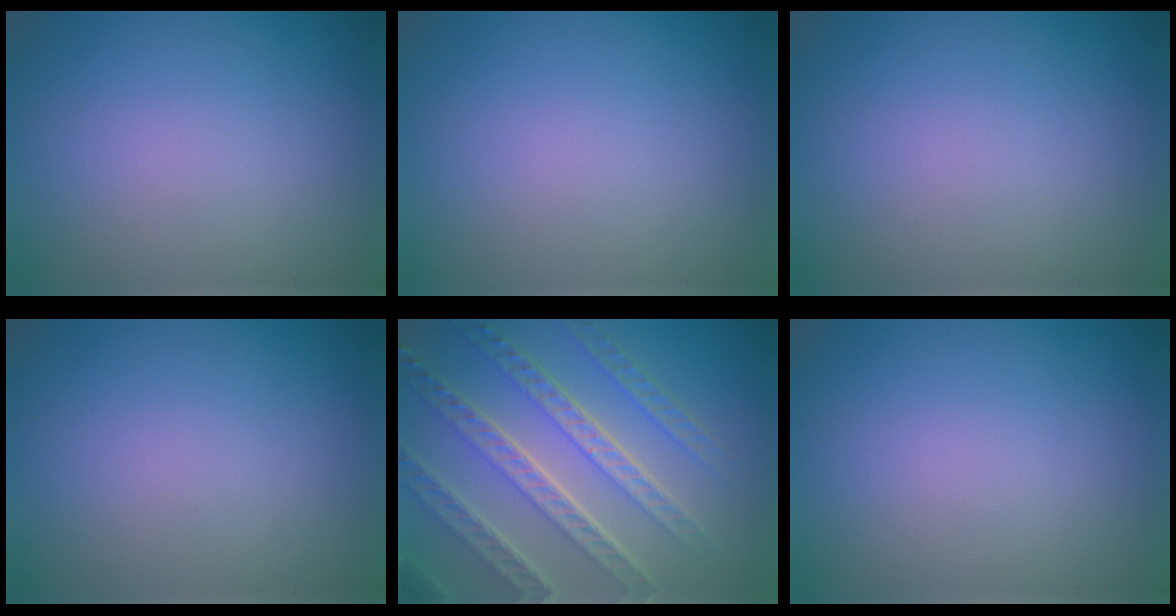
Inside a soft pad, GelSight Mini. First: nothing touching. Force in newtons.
{"total": 0.0}
{"total": 0.0}
{"total": 0.0}
{"total": 8.3, "press": 5.7, "slide": 5.9}
{"total": 0.0}